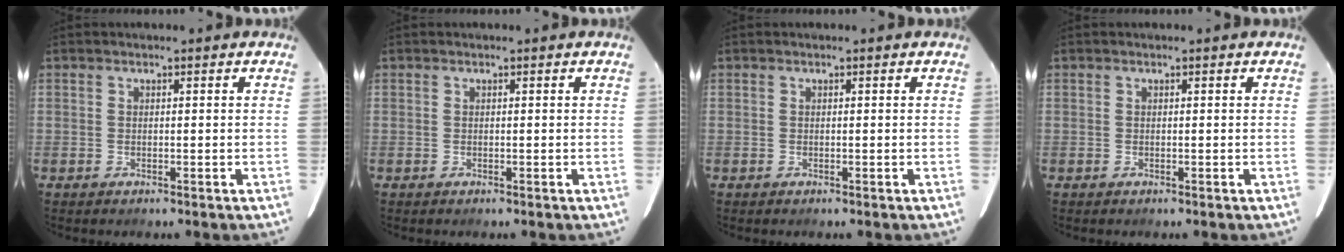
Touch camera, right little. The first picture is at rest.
{"total": 0.0}
{"total": 0.0}
{"total": 0.0}